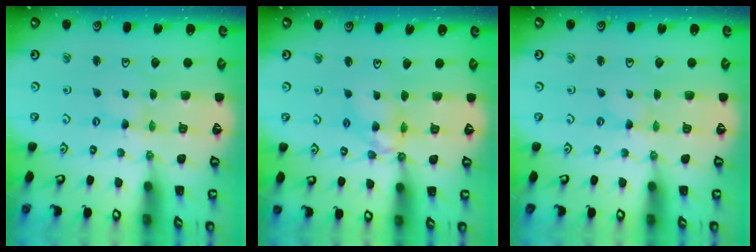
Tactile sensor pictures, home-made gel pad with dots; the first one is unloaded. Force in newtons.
{"total": 10.6, "press": 10.6, "slide": 1.1}
{"total": 0.0}